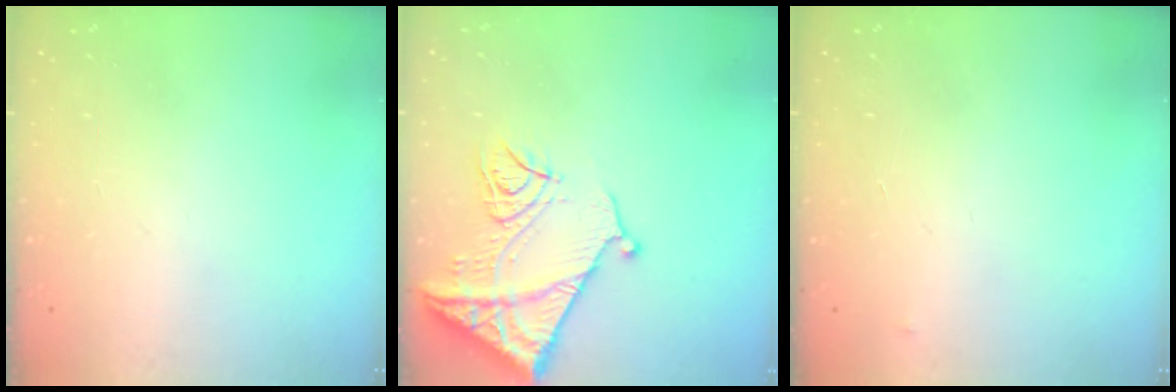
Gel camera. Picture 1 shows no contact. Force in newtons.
{"total": 15.7, "press": 15.6, "slide": 1.7}
{"total": 2.5, "press": 2.5, "slide": 0.4}